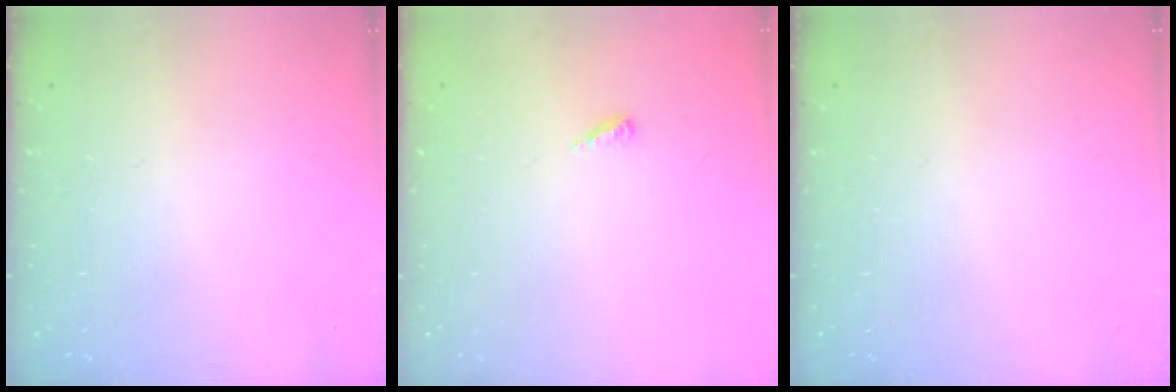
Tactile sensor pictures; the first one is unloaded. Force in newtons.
{"total": 2.8, "press": 2.8, "slide": 0.2}
{"total": 0.0}